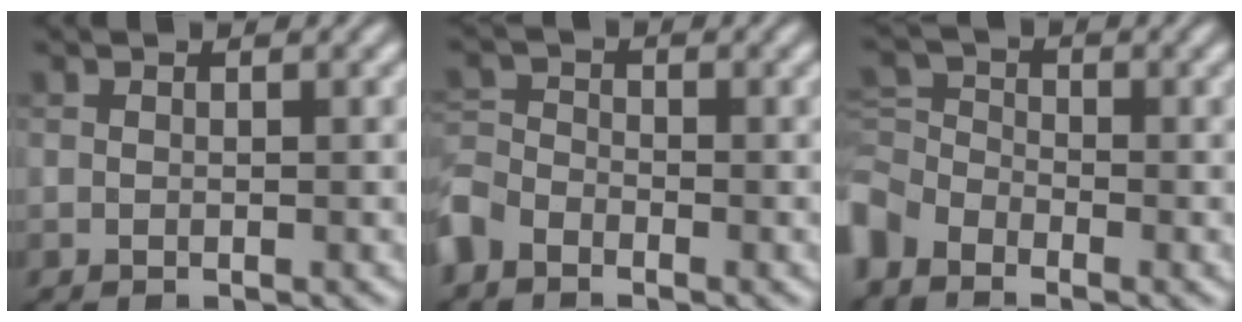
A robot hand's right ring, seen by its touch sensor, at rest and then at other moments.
{"total": 3.5, "force": [-2.6, 2.1, 1.1], "torque": [-0.032, -0.001, -0.072]}
{"total": 3.8, "force": [-2.8, 2.2, 1.3], "torque": [-0.035, 0.001, -0.076]}